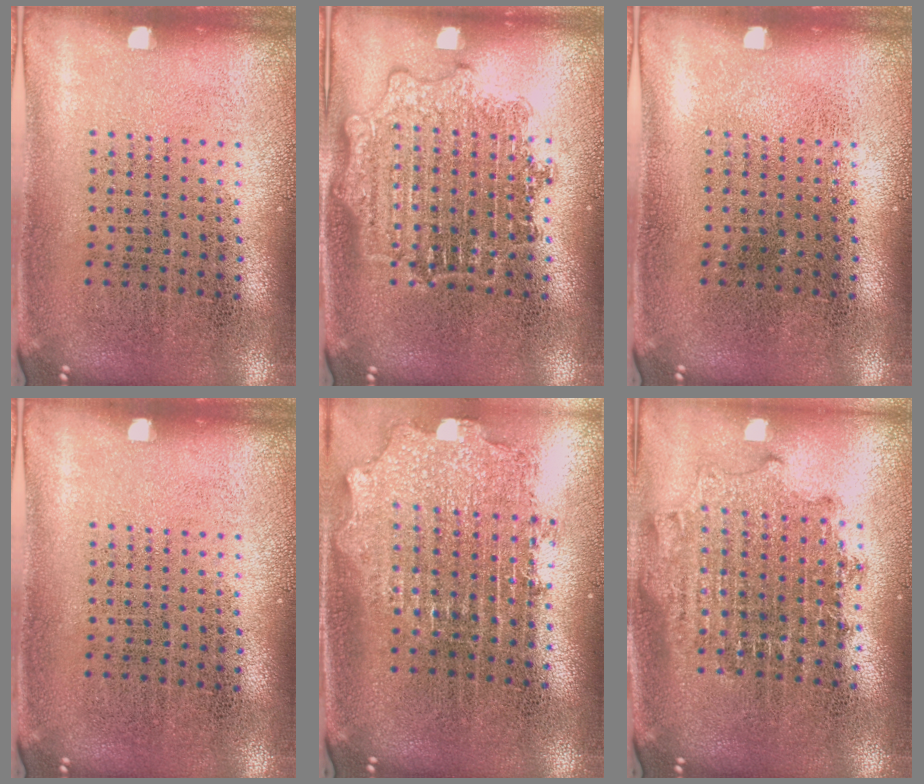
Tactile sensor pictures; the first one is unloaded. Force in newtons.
{"total": 2.8, "press": 2.8, "slide": 0.5}
{"total": 0.0}
{"total": 0.0}
{"total": 2.1, "press": 1.7, "slide": 1.3}
{"total": 1.8, "press": 1.4, "slide": 1.0}